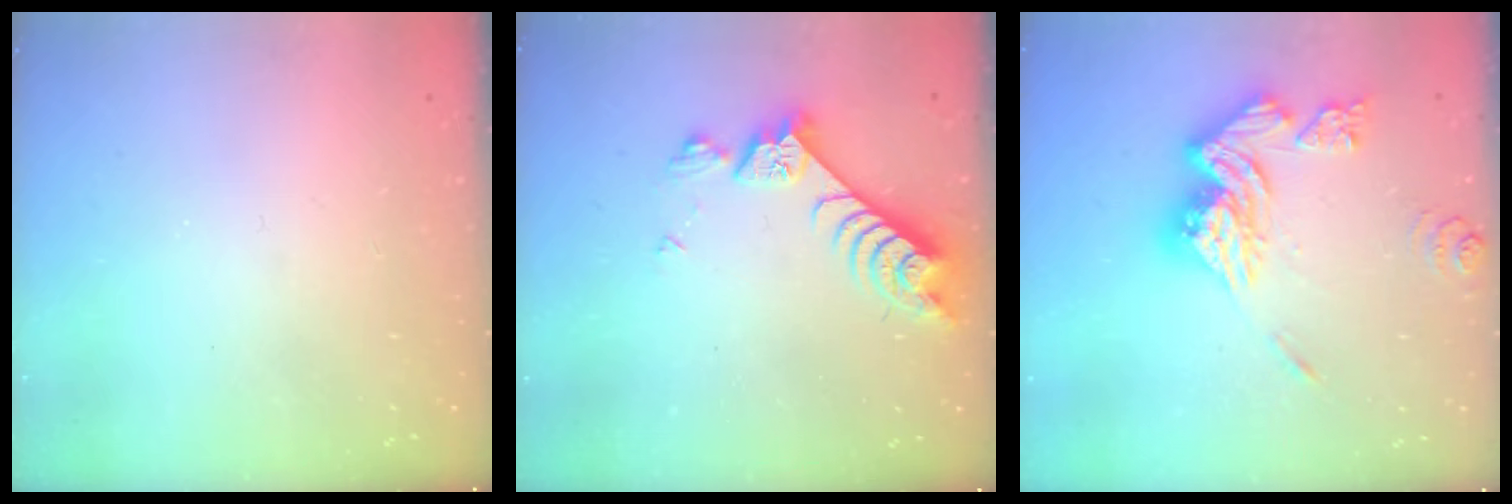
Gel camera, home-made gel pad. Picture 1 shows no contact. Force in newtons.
{"total": 7.5, "press": 7.4, "slide": 0.9}
{"total": 17.8, "press": 17.7, "slide": 1.6}